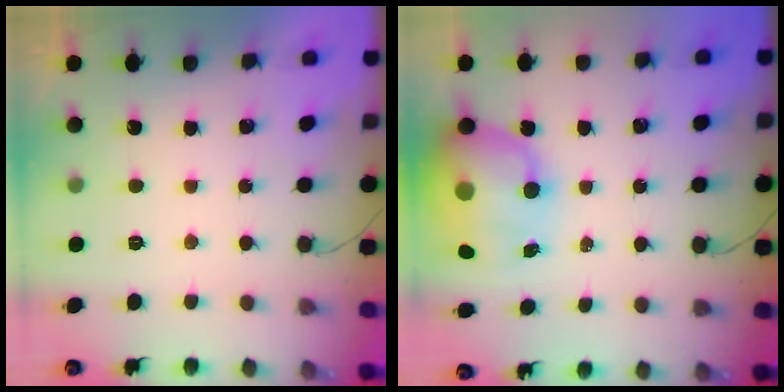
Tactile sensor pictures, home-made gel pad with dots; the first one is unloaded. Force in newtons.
{"total": 17.5, "press": 16.9, "slide": 4.4}